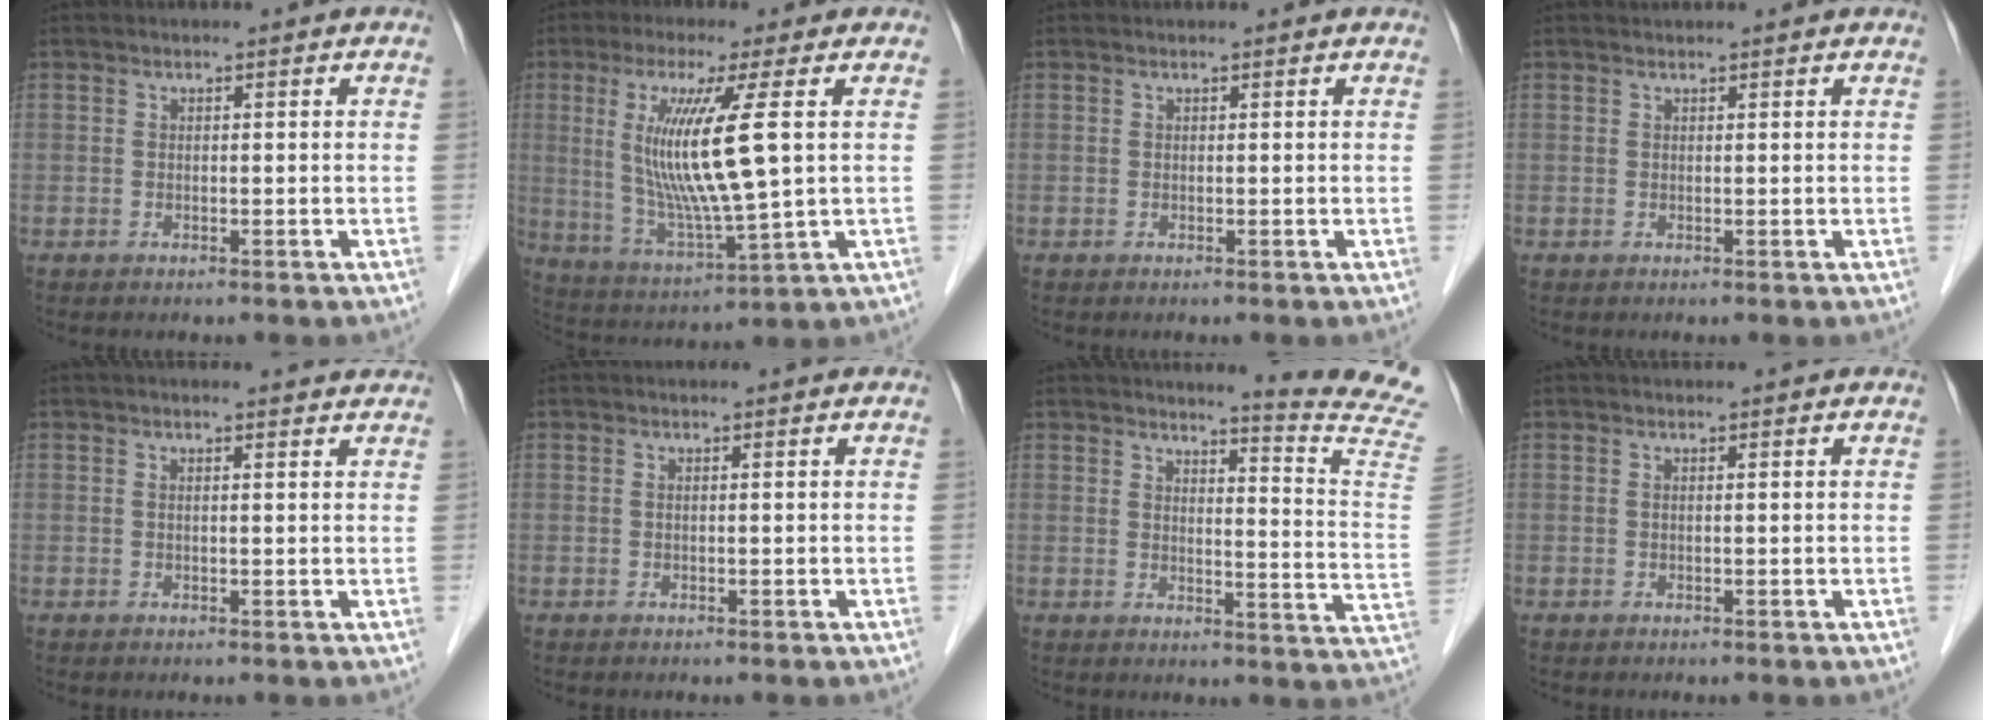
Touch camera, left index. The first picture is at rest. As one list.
[{"total": 12.8, "force": [2.2, -0.1, 12.6], "torque": [-0.262, -0.024, 0.044]}, {"total": 0.8, "force": [0.8, 0.1, 0.2], "torque": [-0.006, 0.006, 0.009]}, {"total": 2.1, "force": [2.0, 0.1, 0.5], "torque": [-0.011, 0.019, 0.025]}, {"total": 2.6, "force": [2.4, 0.4, 1.0], "torque": [-0.018, 0.004, 0.016]}, {"total": 0.0}, {"total": 13.5, "force": [12.8, -2.5, 3.6], "torque": [-0.050, -0.129, 0.129]}, {"total": 0.0}]